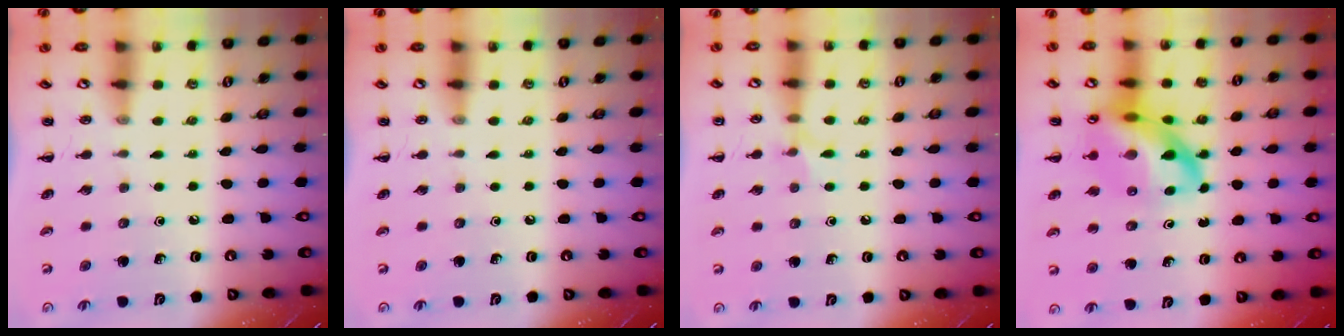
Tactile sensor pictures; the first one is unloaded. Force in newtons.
{"total": 0.0}
{"total": 4.9, "press": 4.7, "slide": 1.3}
{"total": 16.9, "press": 16.3, "slide": 4.2}